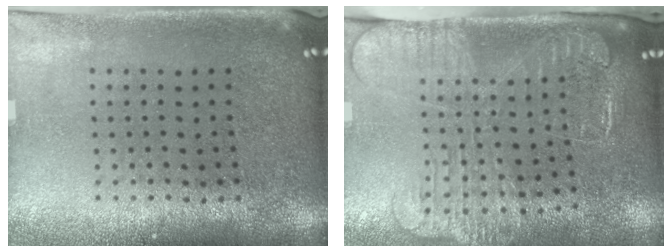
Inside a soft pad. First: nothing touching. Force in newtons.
{"total": 2.5, "press": 1.9, "slide": 1.5}